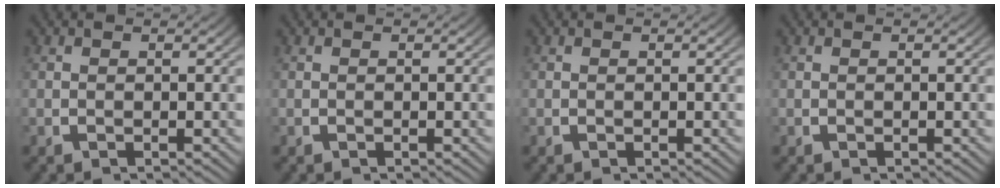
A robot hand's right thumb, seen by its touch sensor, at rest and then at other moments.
{"total": 0.0}
{"total": 0.0}
{"total": 0.0}